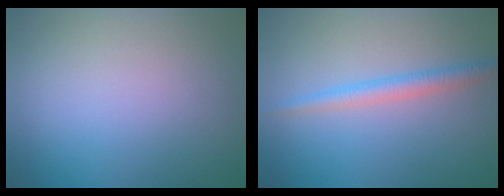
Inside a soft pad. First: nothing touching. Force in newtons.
{"total": 2.0, "press": 2.0, "slide": 0.1}